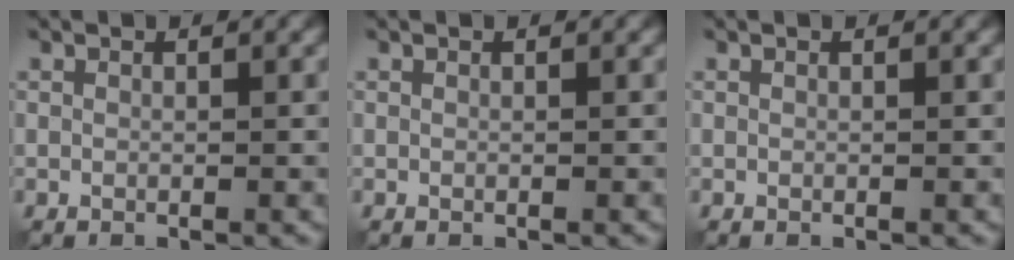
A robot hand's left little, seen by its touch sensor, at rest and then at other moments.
{"total": 0.0}
{"total": 0.0}